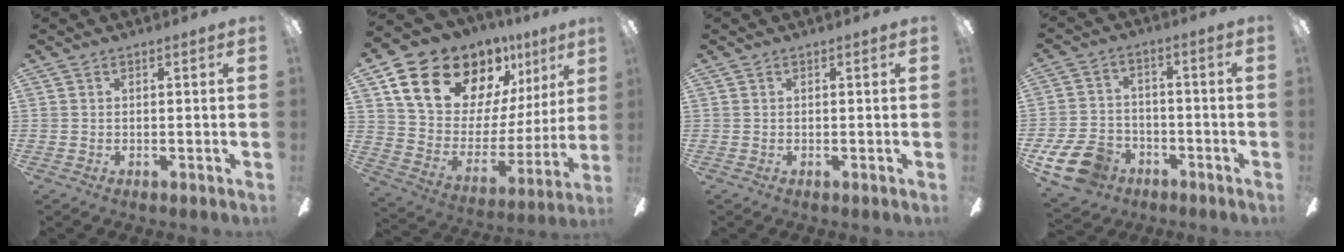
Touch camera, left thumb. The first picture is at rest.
{"total": 20.8, "force": [14.6, 11.7, 9.0], "torque": [-0.164, -0.090, 0.278]}
{"total": 0.0}
{"total": 11.9, "force": [-6.5, 8.0, 5.9], "torque": [-0.136, 0.040, -0.117]}